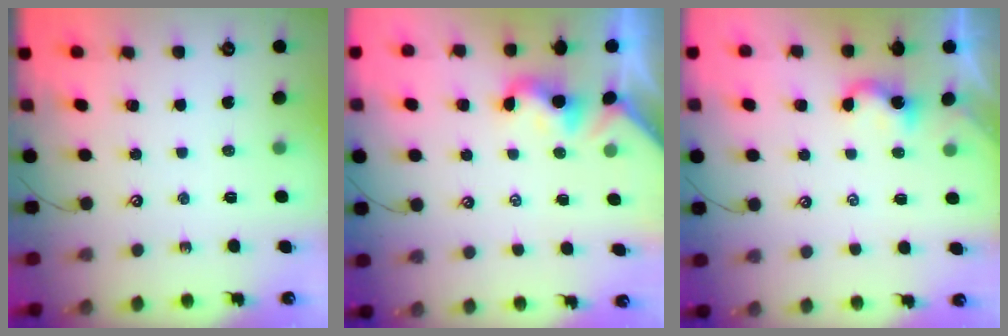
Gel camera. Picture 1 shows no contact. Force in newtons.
{"total": 2.0, "press": 2.0, "slide": 0.5}
{"total": 2.3, "press": 2.3, "slide": 0.2}